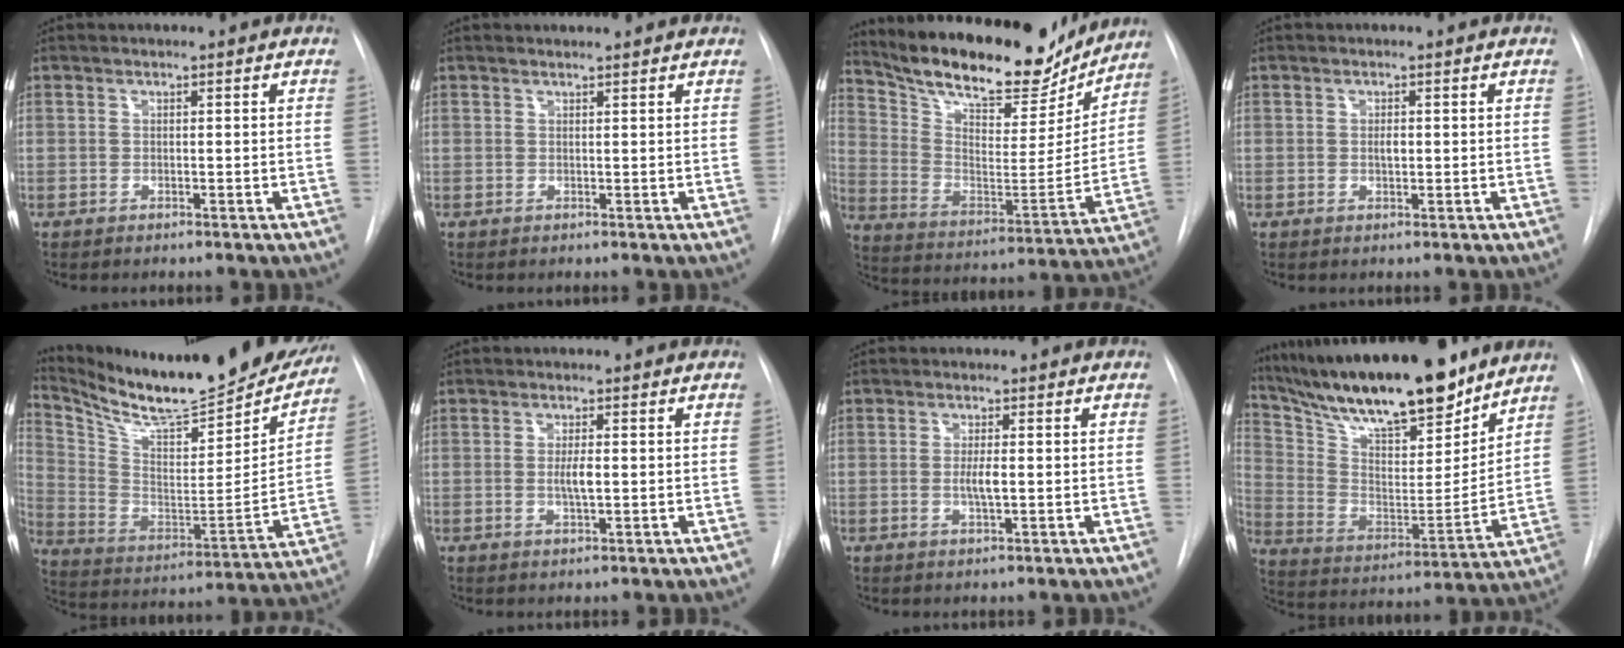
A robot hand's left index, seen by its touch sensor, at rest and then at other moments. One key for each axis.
{"total": 2.7, "fx": 2.6, "fy": 0.4, "fz": 0.6, "tx": -0.011, "ty": 0.009, "tz": 0.022}
{"total": 23.3, "fx": 20.0, "fy": 6.7, "fz": 10.0, "tx": -0.170, "ty": -0.020, "tz": 0.298}
{"total": 1.3, "fx": -0.6, "fy": 0.6, "fz": 0.9, "tx": -0.016, "ty": -0.006, "tz": -0.011}
{"total": 25.1, "fx": 22.4, "fy": 4.9, "fz": 10.2, "tx": -0.172, "ty": -0.072, "tz": 0.326}
{"total": 2.6, "fx": -0.8, "fy": 0.6, "fz": 2.5, "tx": -0.047, "ty": -0.008, "tz": -0.013}
{"total": 2.6, "fx": -0.9, "fy": 0.5, "fz": 2.4, "tx": -0.047, "ty": -0.008, "tz": -0.016}
{"total": 24.1, "fx": 19.9, "fy": 5.5, "fz": 12.5, "tx": -0.222, "ty": -0.013, "tz": 0.320}